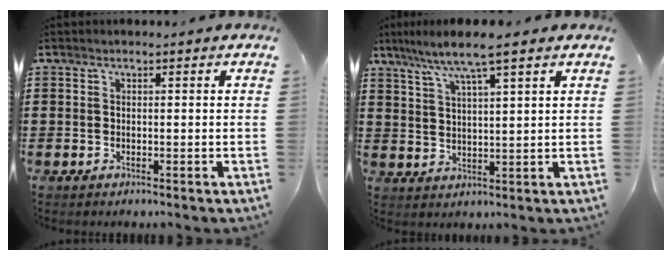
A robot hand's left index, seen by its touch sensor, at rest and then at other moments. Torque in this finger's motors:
{"motor_torque": [1.10, -1.04, 0.34, 0.21]}